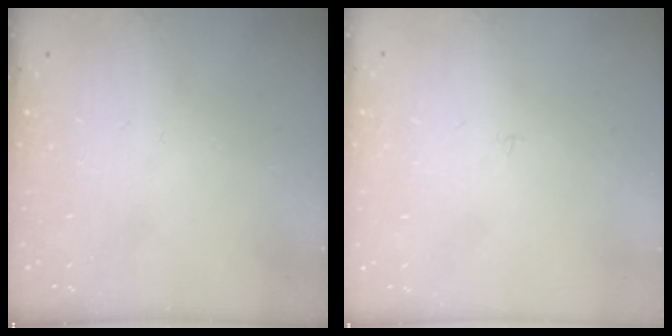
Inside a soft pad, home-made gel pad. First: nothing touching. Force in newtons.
{"total": 1.2, "press": 1.2, "slide": 0.1}